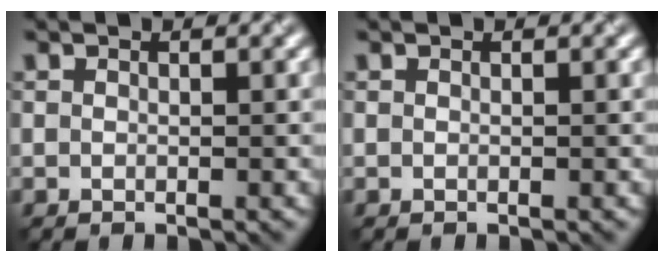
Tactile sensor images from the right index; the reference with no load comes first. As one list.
[{"total": 0.0}]